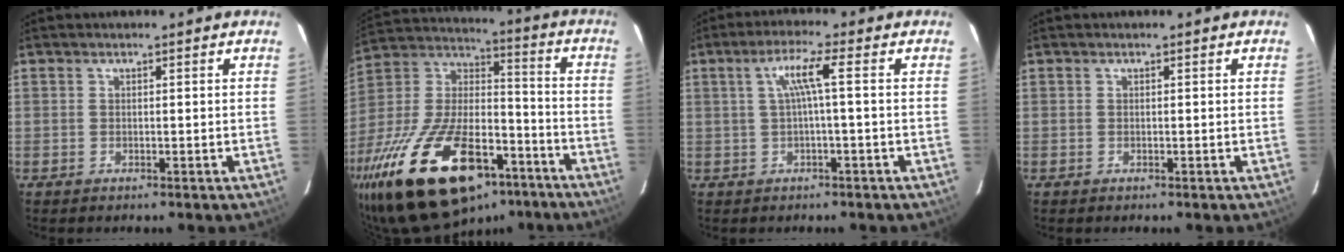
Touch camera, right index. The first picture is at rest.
{"total": 31.9, "force": [-19.2, 14.4, 21.0], "torque": [-0.409, -0.013, -0.304]}
{"total": 4.4, "force": [0.1, -0.5, 4.4], "torque": [-0.087, 0.002, 0.005]}
{"total": 0.0}